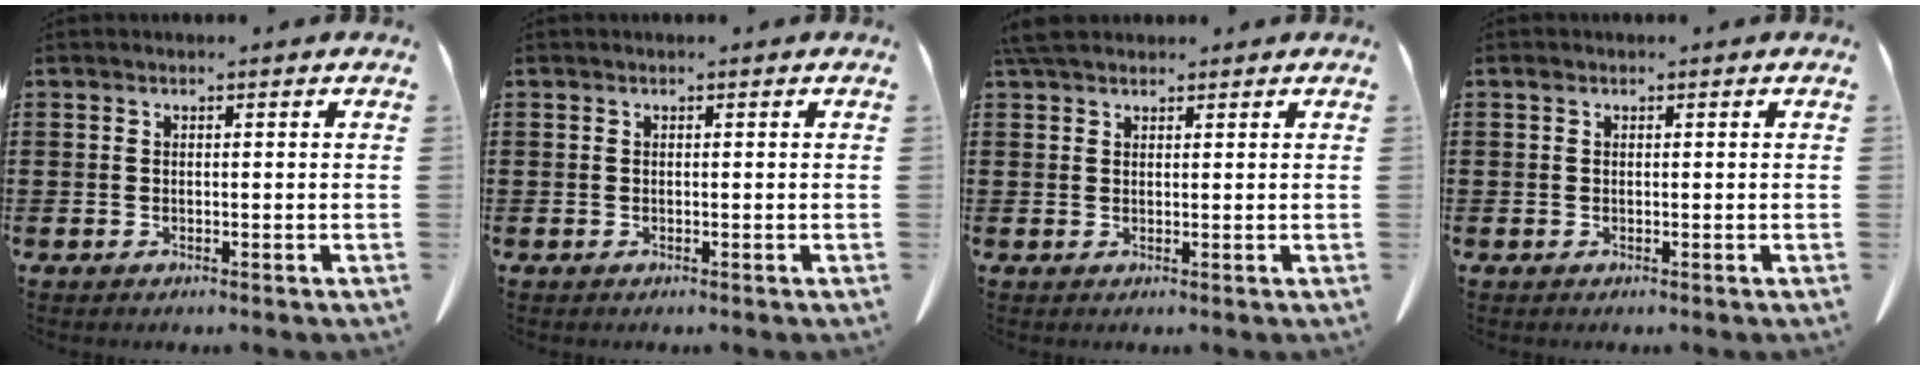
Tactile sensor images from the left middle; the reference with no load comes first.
{"total": 0.0}
{"total": 3.4, "force": [2.7, 1.2, 1.7], "torque": [-0.042, 0.003, 0.053]}
{"total": 0.6, "force": [0.2, 0.5, 0.3], "torque": [-0.008, 0.004, 0.004]}